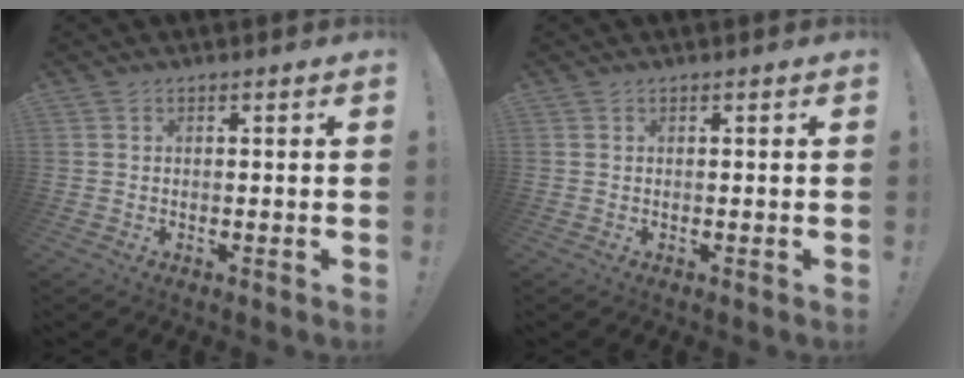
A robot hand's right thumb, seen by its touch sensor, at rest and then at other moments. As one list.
[{"total": 0.0}]